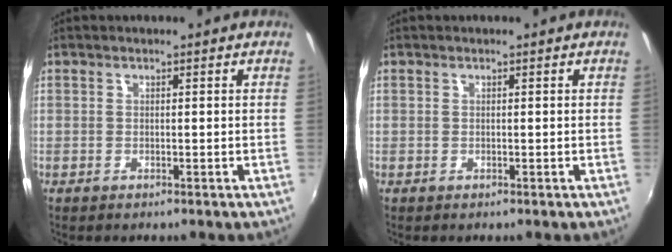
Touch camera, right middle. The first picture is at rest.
{"total": 0.0}